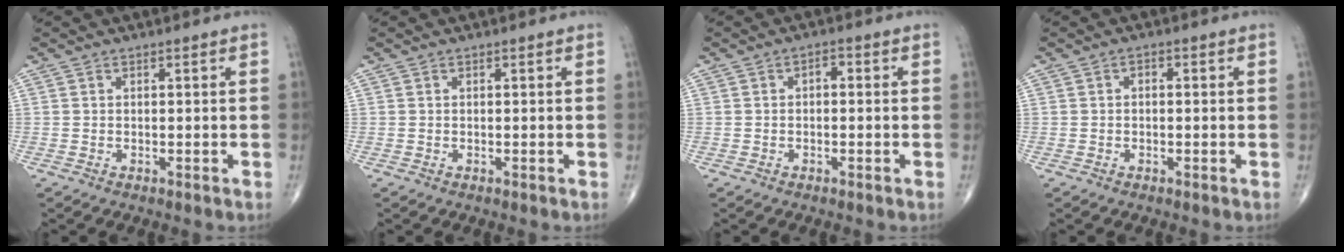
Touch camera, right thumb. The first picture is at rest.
{"total": 0.0}
{"total": 1.6, "force": [-0.1, 1.0, 1.2], "torque": [-0.013, 0.008, -0.008]}
{"total": 1.0, "force": [0.0, 0.6, 0.8], "torque": [-0.008, 0.005, -0.006]}